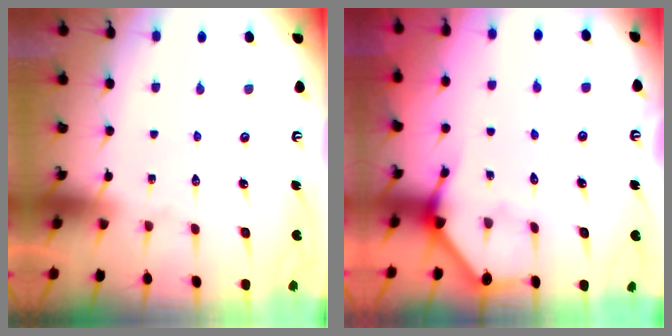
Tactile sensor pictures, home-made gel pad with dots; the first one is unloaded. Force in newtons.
{"total": 2.5, "press": 2.5, "slide": 0.2}